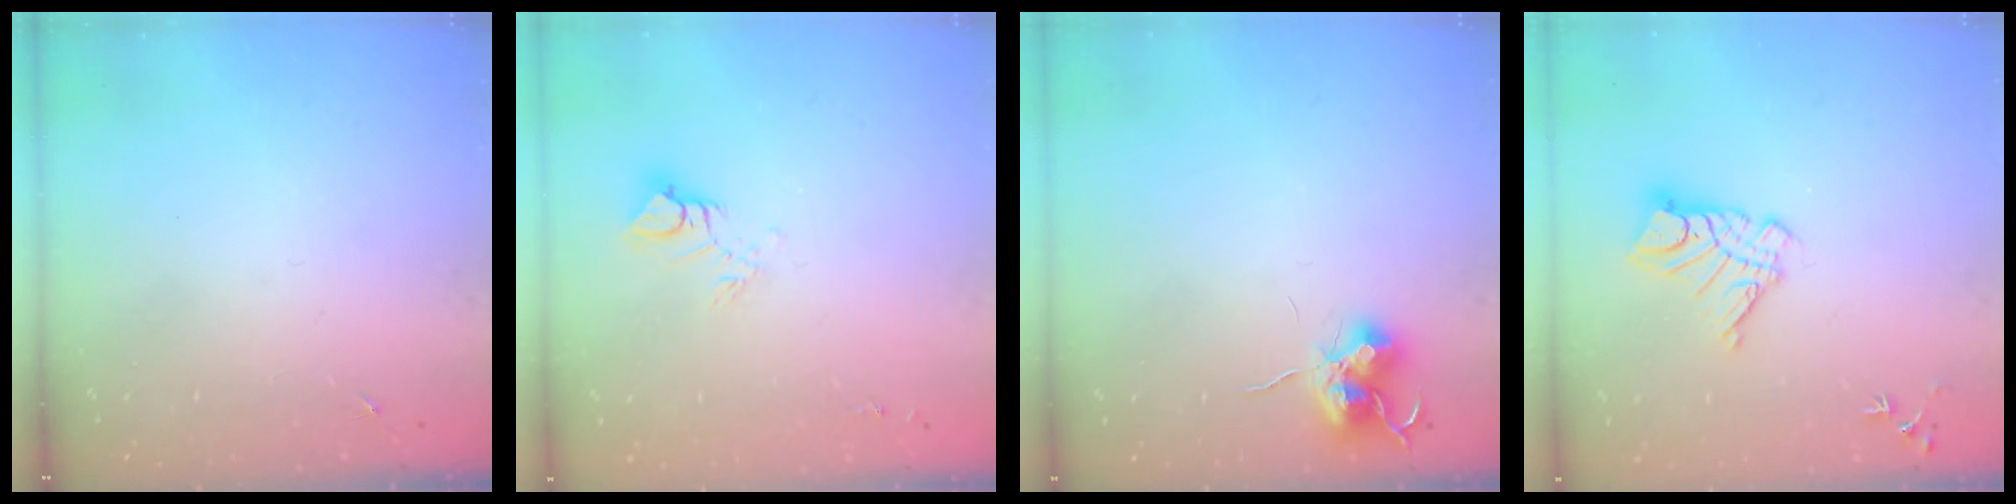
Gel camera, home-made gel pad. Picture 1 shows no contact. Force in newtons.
{"total": 7.4, "press": 7.4, "slide": 0.8}
{"total": 10.9, "press": 10.8, "slide": 0.8}
{"total": 11.1, "press": 11.0, "slide": 1.0}